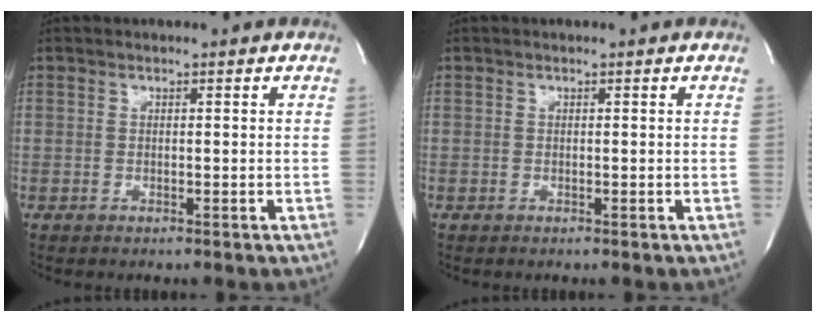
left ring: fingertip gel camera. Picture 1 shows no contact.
{"total": 0.0}